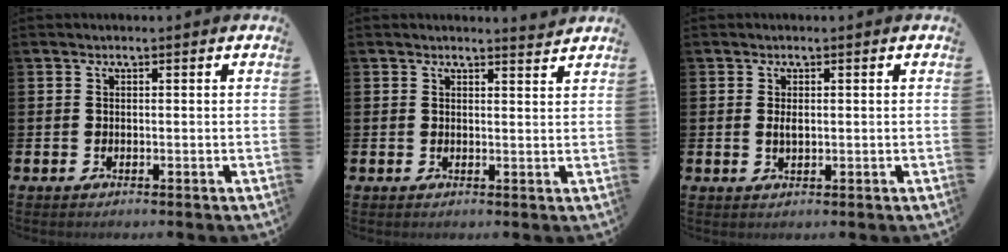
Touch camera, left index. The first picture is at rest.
{"total": 2.3, "force": [2.3, -0.1, 0.0], "torque": [0.011, -0.018, 0.039]}
{"total": 1.1, "force": [0.2, 0.5, 1.0], "torque": [-0.020, 0.003, 0.003]}